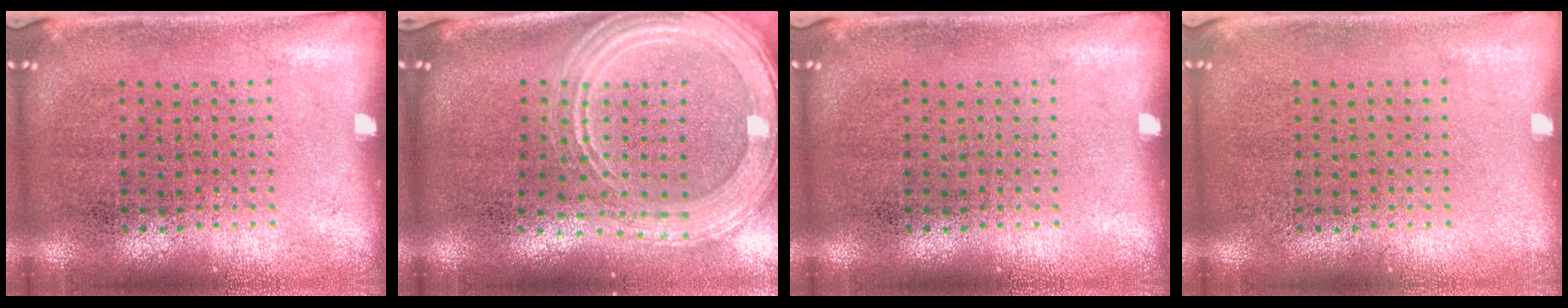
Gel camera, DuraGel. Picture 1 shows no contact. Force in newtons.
{"total": 2.9, "press": 2.3, "slide": 1.7}
{"total": 0.0}
{"total": 0.0}